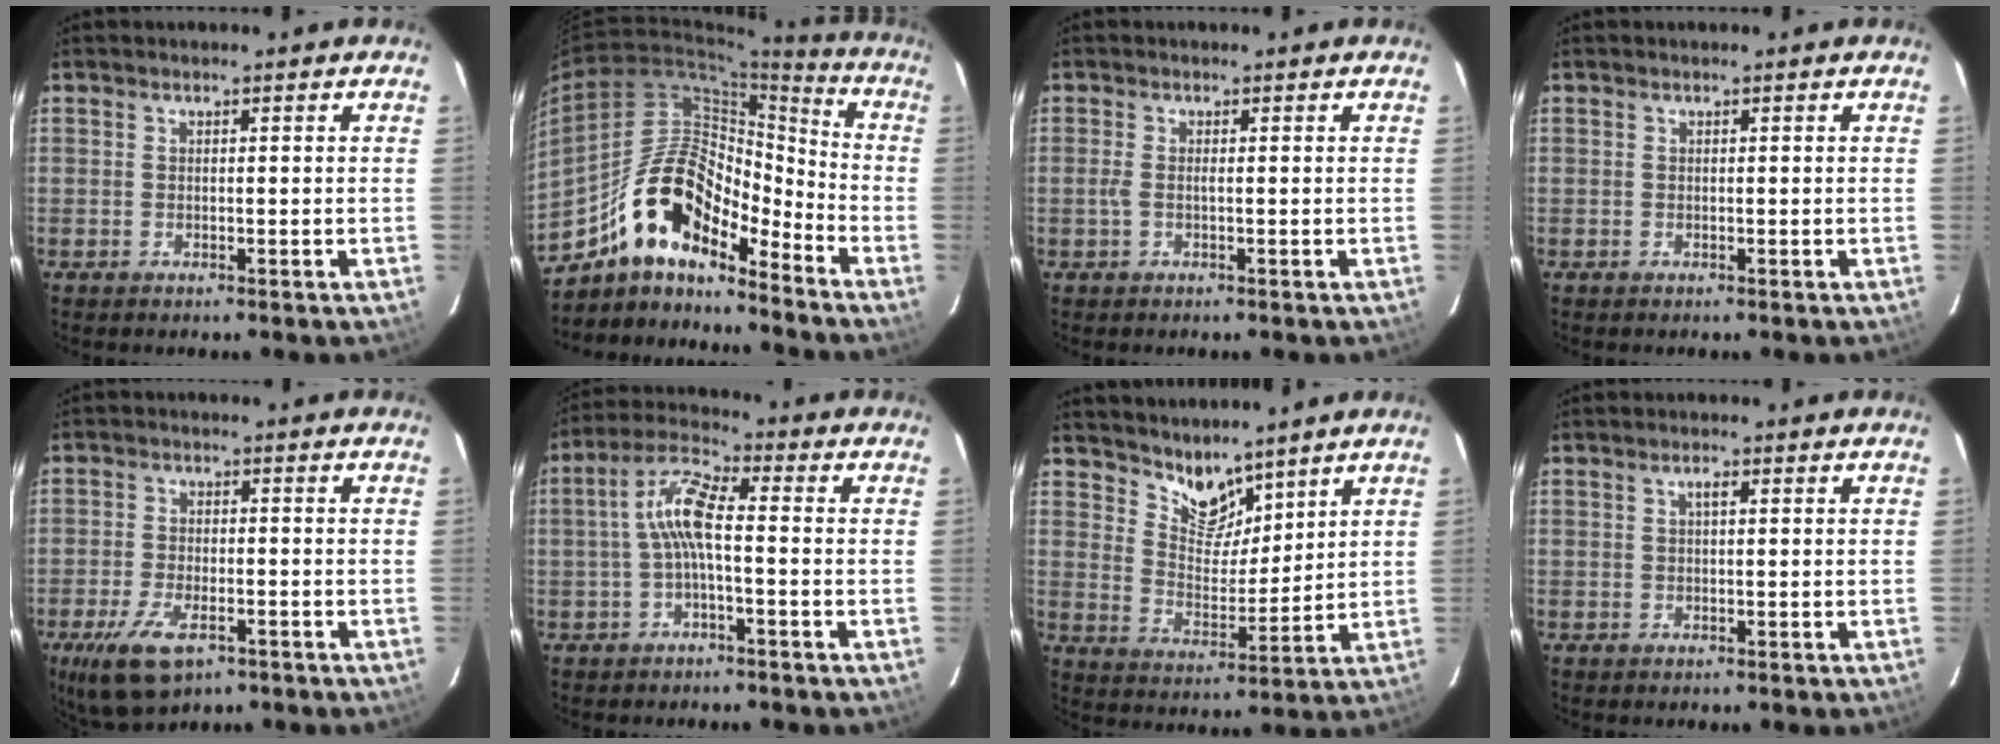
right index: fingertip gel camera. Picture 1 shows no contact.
{"total": 16.8, "force": [-12.7, 5.9, 9.2], "torque": [-0.165, 0.020, -0.235]}
{"total": 1.4, "force": [-0.3, -0.1, 1.3], "torque": [-0.028, -0.001, -0.008]}
{"total": 0.0}
{"total": 10.2, "force": [-5.6, 4.7, 7.0], "torque": [-0.159, -0.021, -0.097]}
{"total": 7.0, "force": [-1.0, 1.7, 6.8], "torque": [-0.151, 0.021, -0.023]}
{"total": 8.0, "force": [6.8, 3.5, 2.5], "torque": [-0.034, 0.001, 0.130]}
{"total": 1.2, "force": [0.4, 0.4, 1.0], "torque": [-0.018, 0.006, 0.005]}